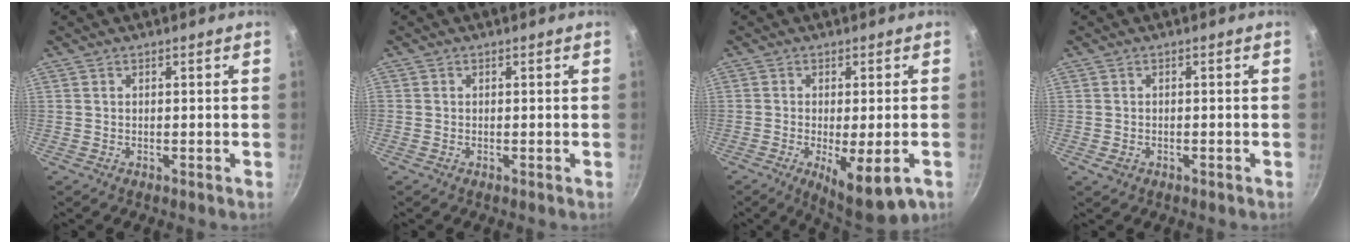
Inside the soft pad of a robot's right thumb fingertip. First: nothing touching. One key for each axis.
{"total": 0.0}
{"total": 10.3, "fx": -3.7, "fy": 2.9, "fz": 9.2, "tx": -0.138, "ty": -0.010, "tz": -0.045}
{"total": 1.5, "fx": -0.7, "fy": 1.1, "fz": 0.9, "tx": -0.016, "ty": 0.001, "tz": -0.009}